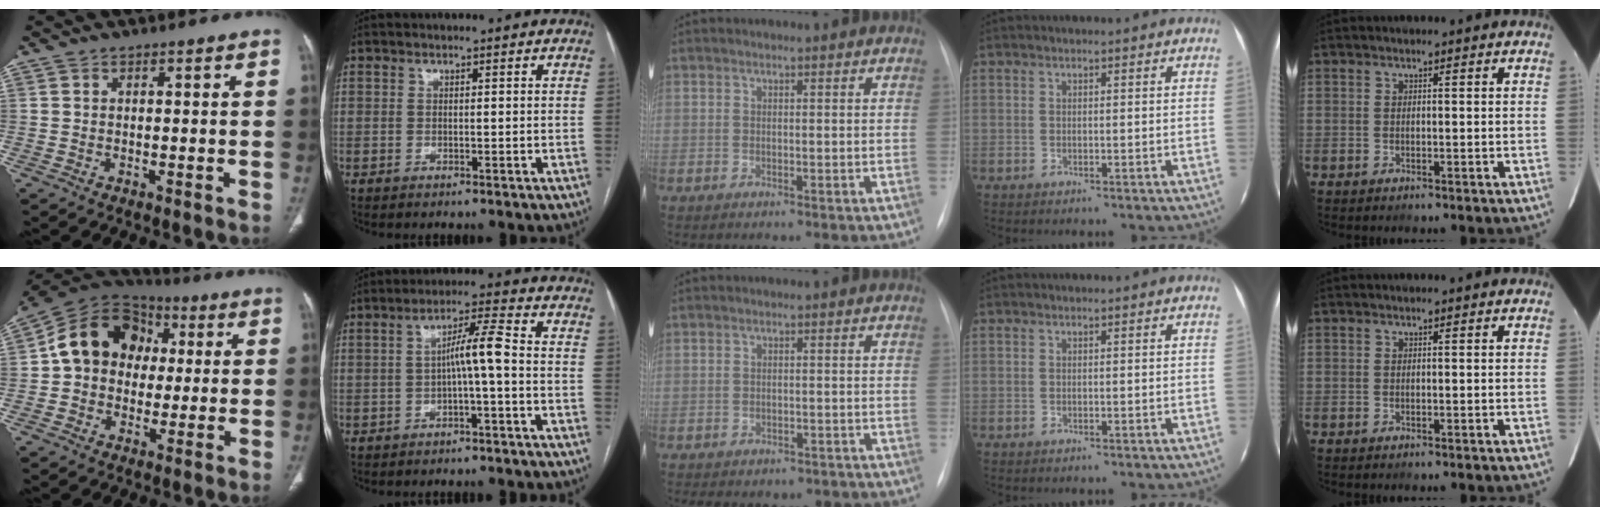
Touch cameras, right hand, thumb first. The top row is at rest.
{"thumb": {"total": 15.6, "force": [2.1, 12.6, 9.0], "torque": [-0.119, 0.033, 0.025]}, "index": {"total": 5.4, "force": [-0.8, -0.1, 5.3], "torque": [-0.089, 0.020, -0.012]}, "middle": {"total": 8.0, "force": [-6.7, 3.9, 2.2], "torque": [-0.026, 0.011, -0.073]}}